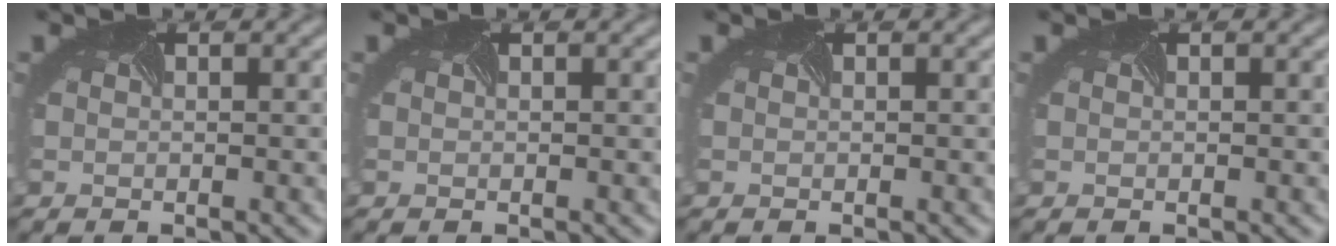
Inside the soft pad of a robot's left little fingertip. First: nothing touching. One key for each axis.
{"total": 0.0}
{"total": 0.0}
{"total": 0.0}